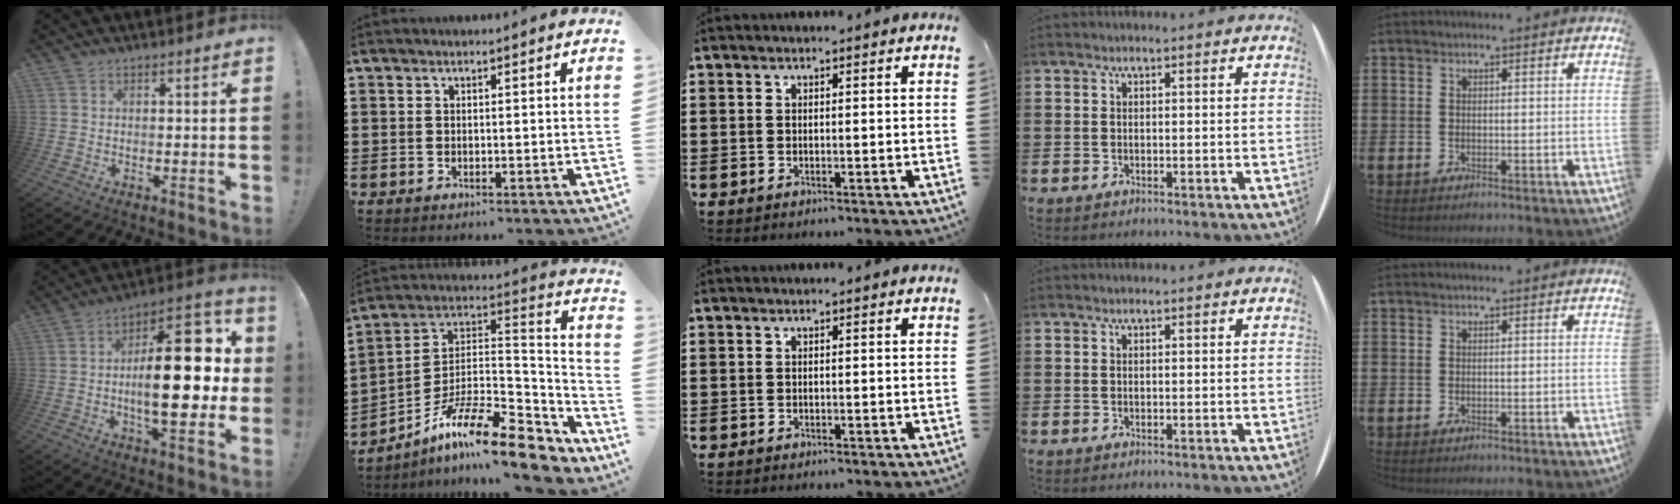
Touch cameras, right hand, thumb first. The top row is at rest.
{"thumb": {"total": 24.8, "force": [-0.6, 10.1, 22.6], "torque": [-0.354, 0.003, -0.012]}, "index": {"total": 15.1, "force": [-10.4, 3.7, 10.3], "torque": [-0.183, 0.024, -0.183]}}